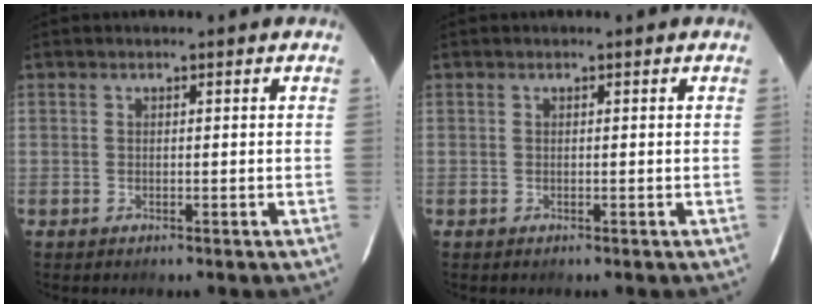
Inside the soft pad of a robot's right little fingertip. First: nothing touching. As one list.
[{"total": 0.0}]